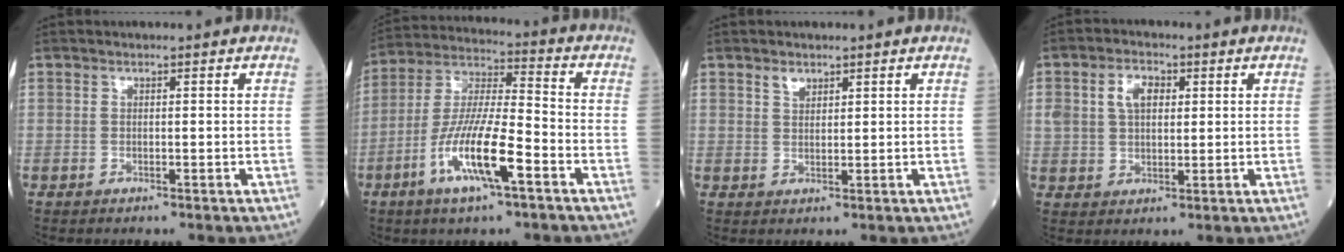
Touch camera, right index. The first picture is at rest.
{"total": 13.4, "force": [-5.7, 1.9, 12.0], "torque": [-0.234, -0.008, -0.108]}
{"total": 1.8, "force": [1.4, 0.9, 0.8], "torque": [-0.013, 0.001, 0.026]}
{"total": 5.8, "force": [1.8, 3.6, 4.1], "torque": [-0.085, 0.017, 0.038]}